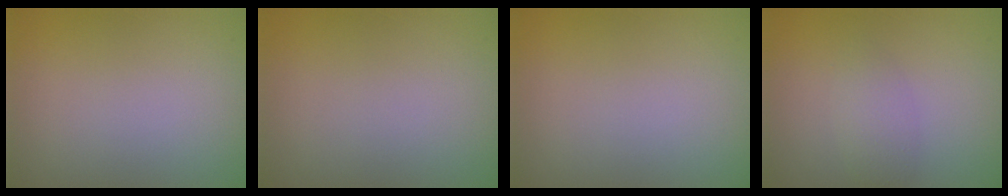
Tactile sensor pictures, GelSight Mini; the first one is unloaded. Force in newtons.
{"total": 0.0}
{"total": 0.0}
{"total": 1.8, "press": 1.8, "slide": 0.0}